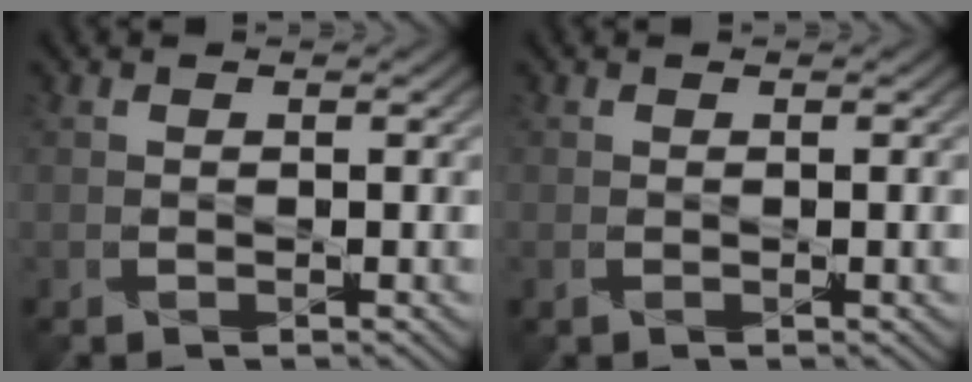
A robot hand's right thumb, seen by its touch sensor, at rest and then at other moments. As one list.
[{"total": 0.6, "force": [-0.1, 0.1, 0.5], "torque": [-0.009, 0.000, -0.003]}]